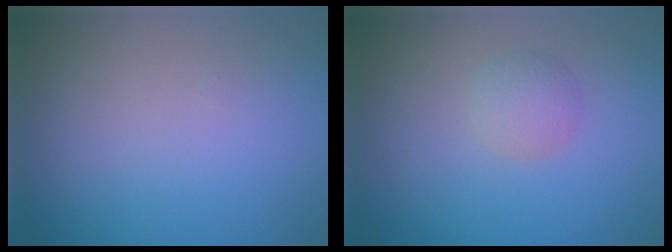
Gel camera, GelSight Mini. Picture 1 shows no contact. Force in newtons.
{"total": 1.8, "press": 1.8, "slide": 0.1}